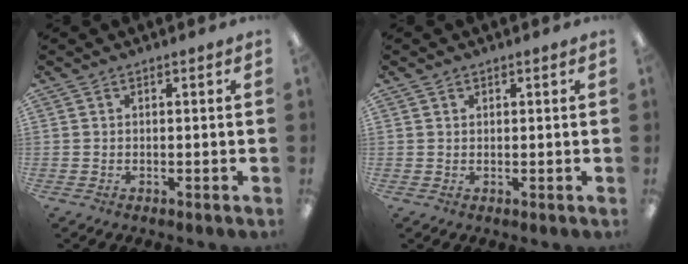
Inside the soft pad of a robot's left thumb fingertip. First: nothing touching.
{"total": 0.8, "force": [0.5, 0.6, 0.3], "torque": [-0.006, 0.003, 0.009]}